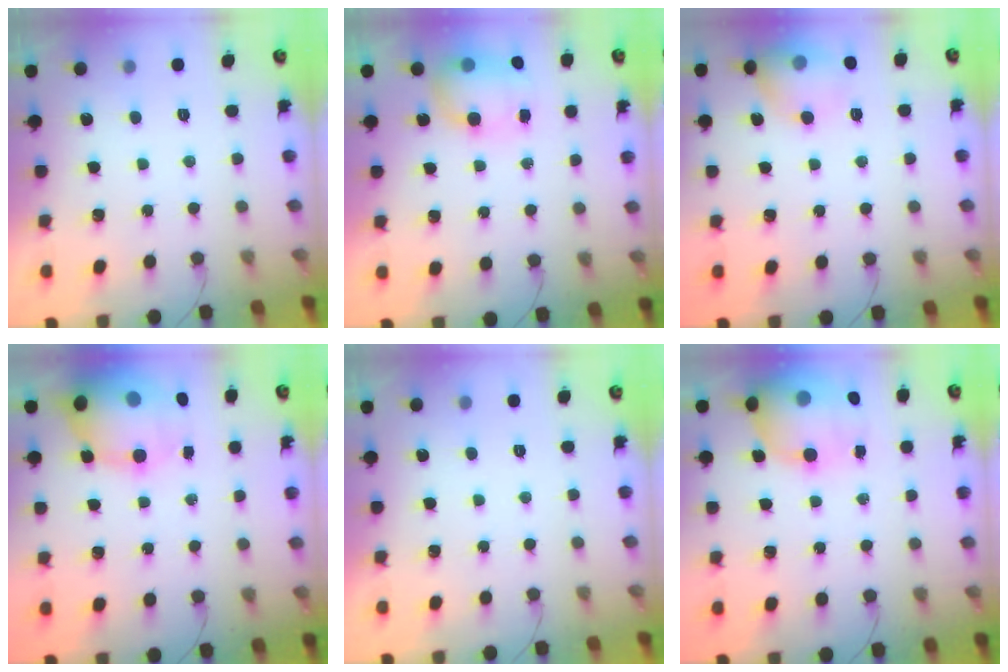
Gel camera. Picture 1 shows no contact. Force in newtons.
{"total": 7.6, "press": 7.5, "slide": 0.9}
{"total": 12.0, "press": 11.5, "slide": 3.4}
{"total": 15.9, "press": 15.5, "slide": 3.9}
{"total": 0.0}
{"total": 15.2, "press": 14.7, "slide": 3.8}